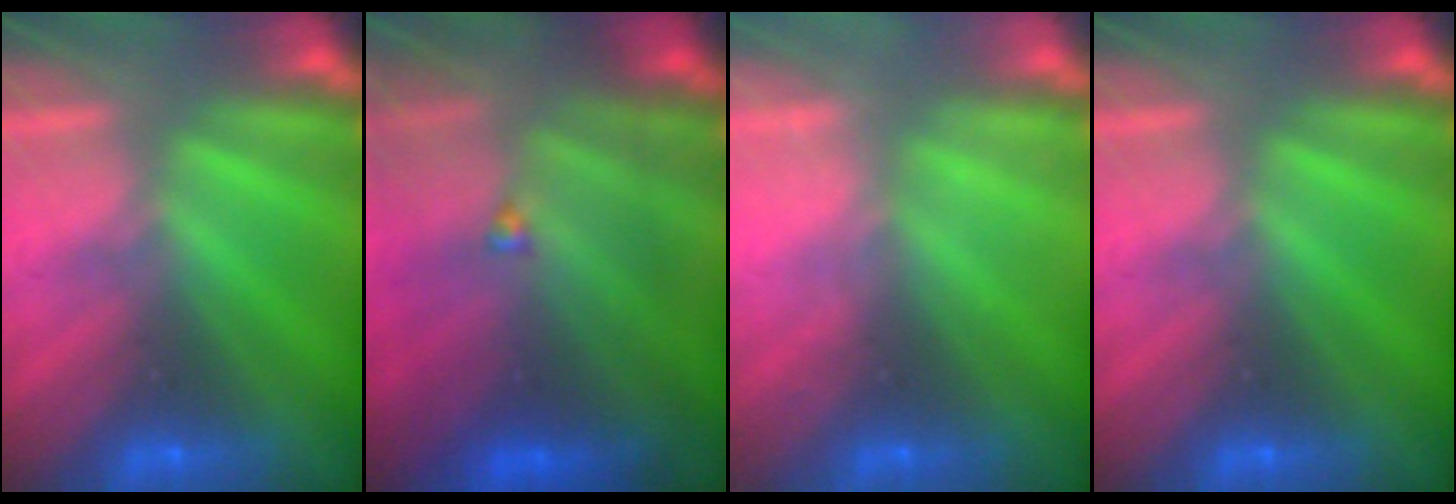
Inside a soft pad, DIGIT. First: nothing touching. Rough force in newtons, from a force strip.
{"total": 10.6}
{"total": 2.2}
{"total": 0.0}